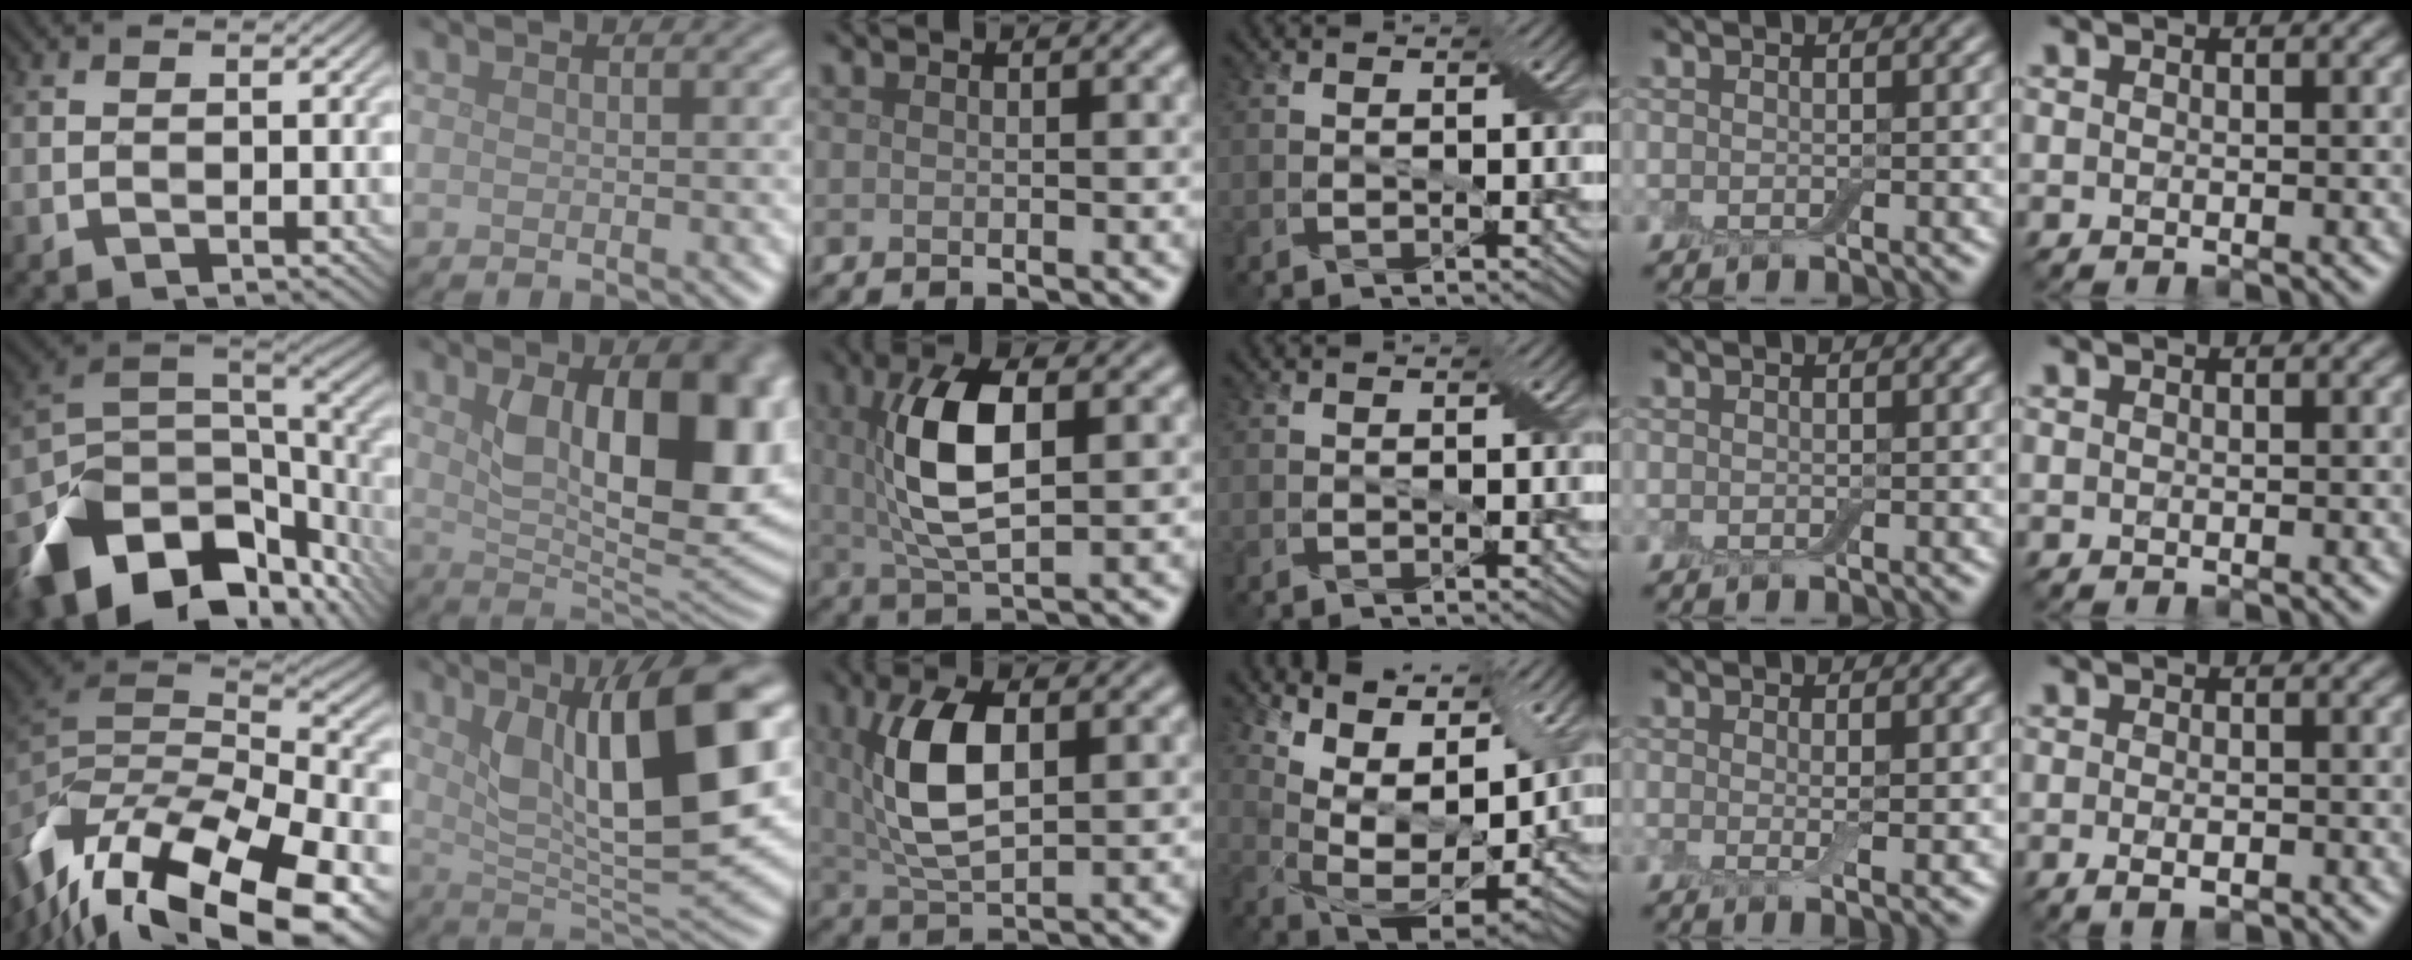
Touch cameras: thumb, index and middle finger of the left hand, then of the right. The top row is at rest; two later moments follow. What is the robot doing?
{"motion": "wrap", "object": "bandage"}